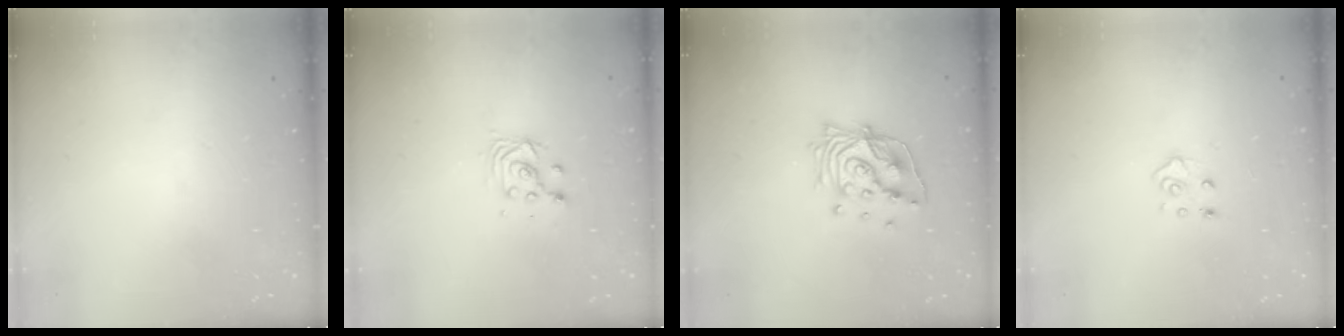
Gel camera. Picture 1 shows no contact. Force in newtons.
{"total": 3.5, "press": 3.5, "slide": 0.2}
{"total": 14.4, "press": 14.4, "slide": 1.1}
{"total": 5.4, "press": 5.3, "slide": 0.4}